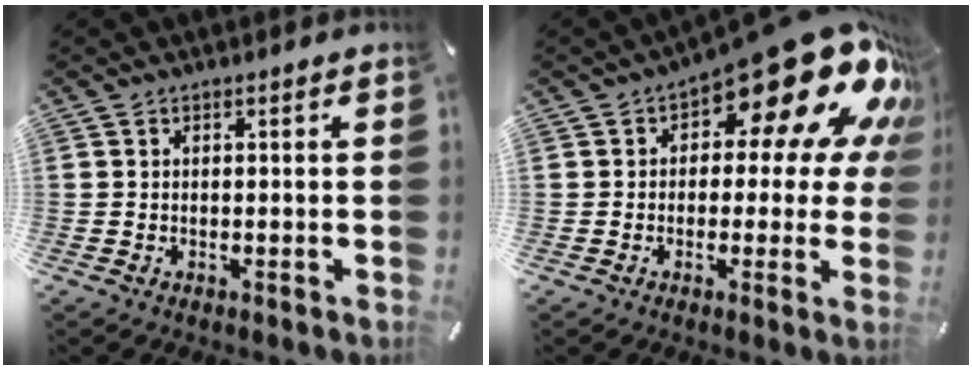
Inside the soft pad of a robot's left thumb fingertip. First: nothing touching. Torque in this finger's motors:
{"motor_torque": [2.49, 2.52, 1.94, -0.83, 0.41]}